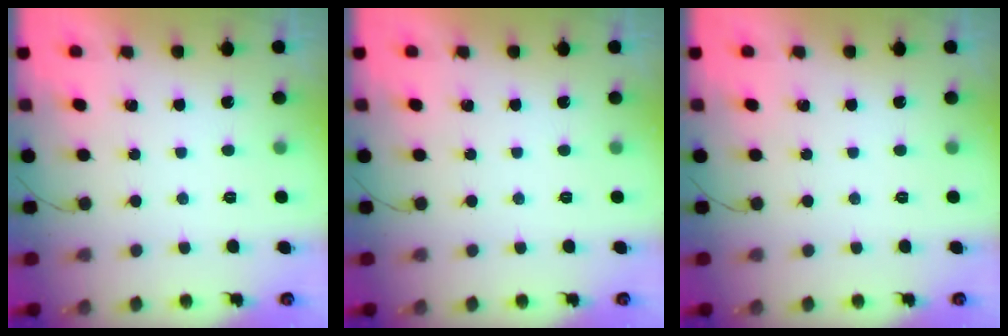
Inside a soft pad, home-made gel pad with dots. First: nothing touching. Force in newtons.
{"total": 0.0}
{"total": 0.0}